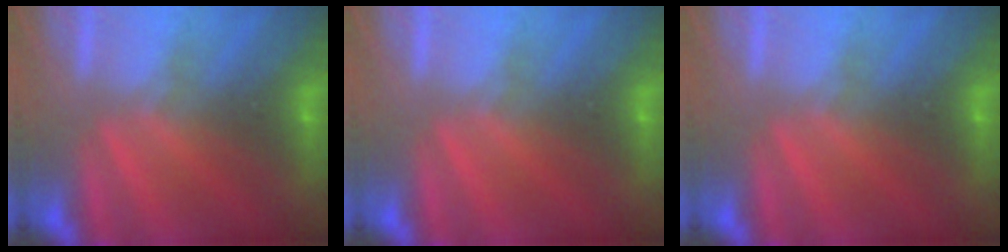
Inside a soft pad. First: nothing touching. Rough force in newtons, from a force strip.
{"total": 0.0}
{"total": 0.0}